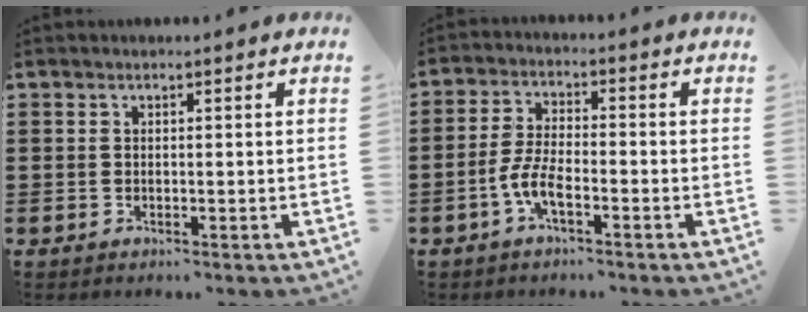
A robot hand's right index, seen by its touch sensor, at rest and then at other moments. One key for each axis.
{"total": 5.3, "fx": -2.5, "fy": 1.4, "fz": 4.4, "tx": -0.109, "ty": -0.008, "tz": -0.054}